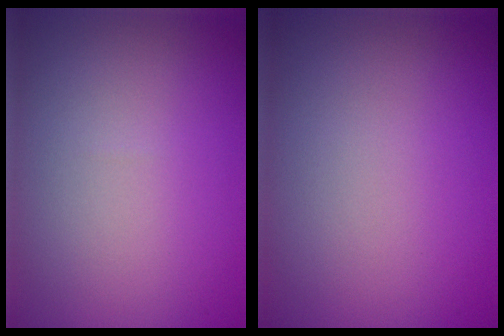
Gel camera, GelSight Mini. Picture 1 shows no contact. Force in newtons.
{"total": 0.0}